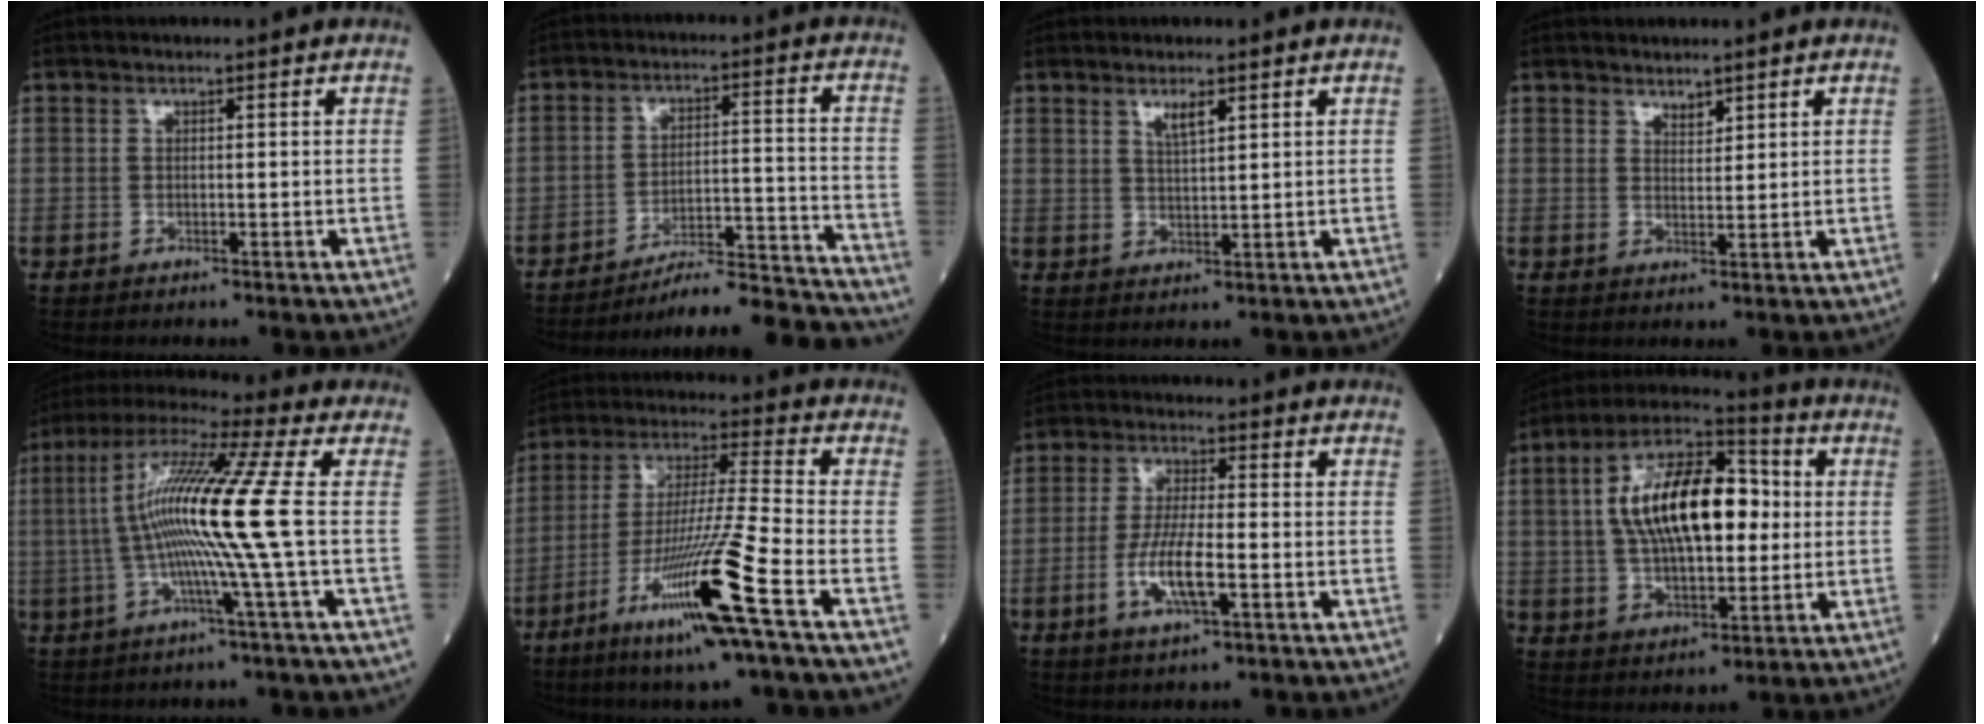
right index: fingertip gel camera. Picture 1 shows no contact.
{"total": 16.5, "force": [-16.2, -0.9, 3.1], "torque": [-0.041, 0.014, -0.231]}
{"total": 2.7, "force": [1.8, 0.4, 2.0], "torque": [-0.042, 0.001, 0.037]}
{"total": 1.8, "force": [1.6, 0.5, 0.6], "torque": [-0.011, -0.004, 0.031]}
{"total": 15.0, "force": [-0.6, -2.4, 14.8], "torque": [-0.280, 0.005, -0.023]}
{"total": 16.1, "force": [-7.6, -1.4, 14.2], "torque": [-0.287, -0.029, -0.138]}
{"total": 7.4, "force": [-2.3, 1.3, 6.9], "torque": [-0.142, -0.004, -0.042]}
{"total": 17.1, "force": [2.2, 7.2, 15.4], "torque": [-0.288, 0.030, 0.038]}